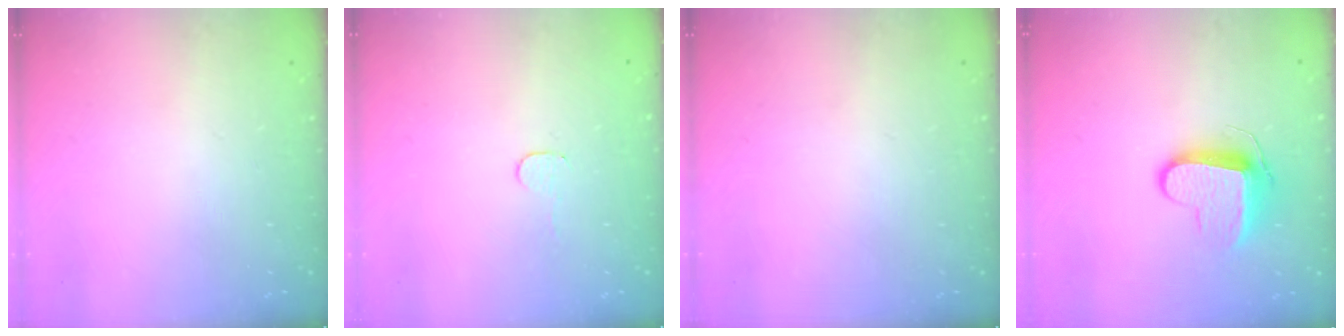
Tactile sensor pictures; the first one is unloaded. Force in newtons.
{"total": 2.8, "press": 2.8, "slide": 0.2}
{"total": 0.0}
{"total": 10.0, "press": 10.0, "slide": 0.2}